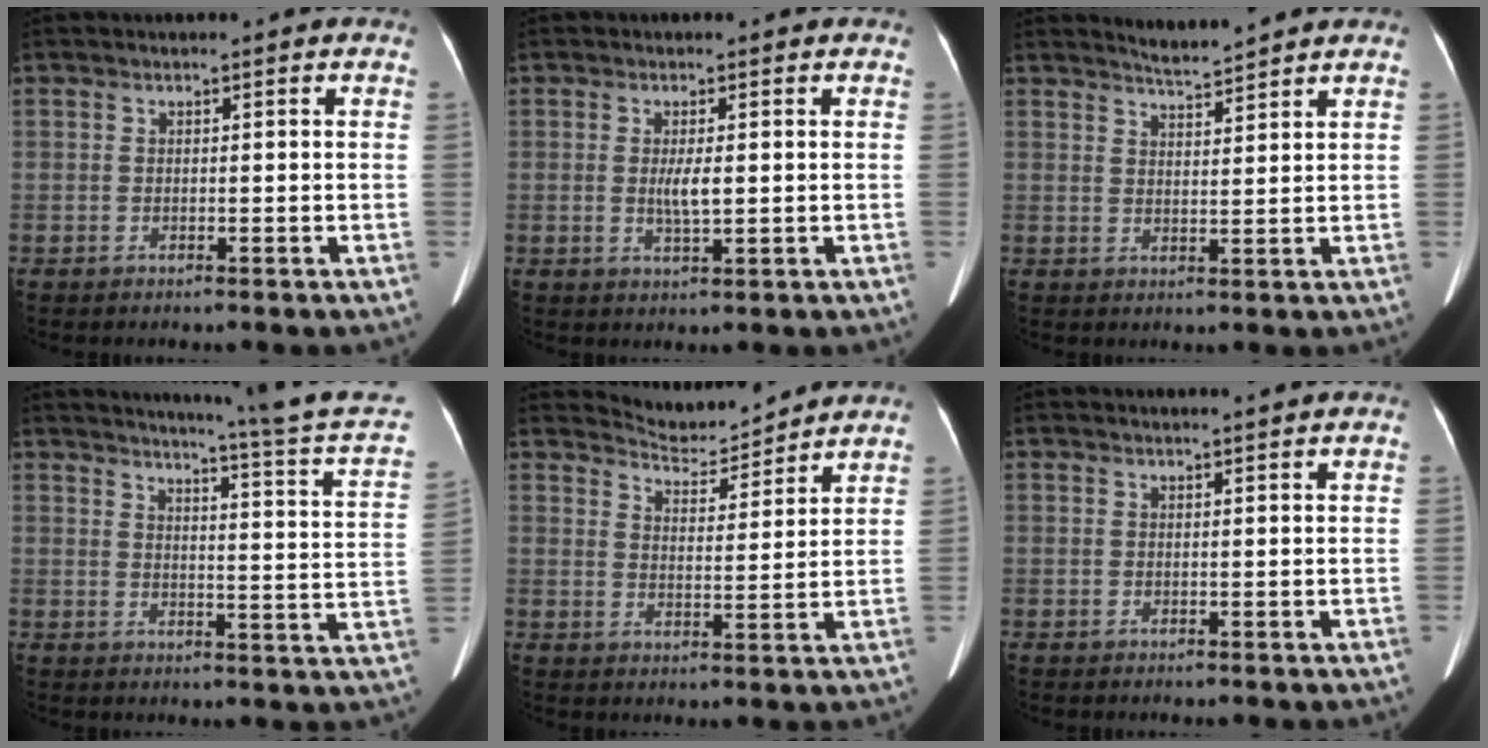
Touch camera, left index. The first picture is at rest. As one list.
[{"total": 2.8, "force": [0.2, 0.4, 2.8], "torque": [-0.056, -0.005, 0.006]}, {"total": 3.4, "force": [3.3, -0.6, 0.4], "torque": [-0.012, -0.001, 0.061]}, {"total": 17.0, "force": [15.1, -2.7, 7.2], "torque": [-0.112, -0.084, 0.172]}, {"total": 6.4, "force": [6.3, 0.1, -0.3], "torque": [-0.007, -0.003, 0.106]}, {"total": 1.6, "force": [1.4, -0.3, 0.8], "torque": [-0.009, 0.009, 0.024]}]